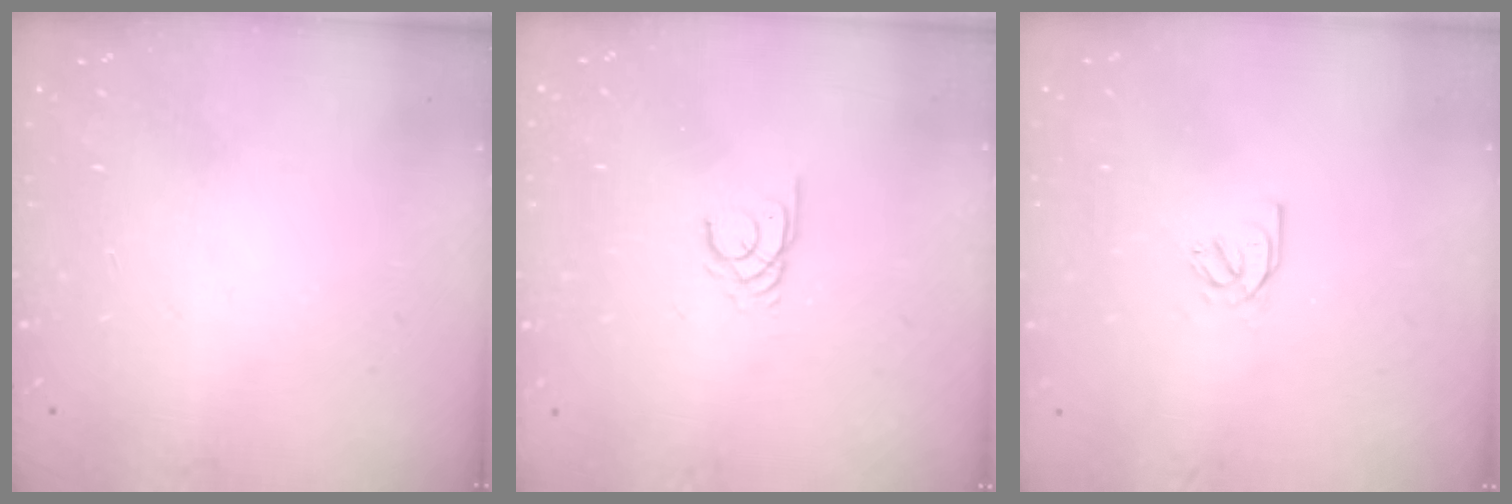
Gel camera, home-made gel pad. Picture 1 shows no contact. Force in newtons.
{"total": 2.2, "press": 2.2, "slide": 0.2}
{"total": 3.5, "press": 3.5, "slide": 0.2}